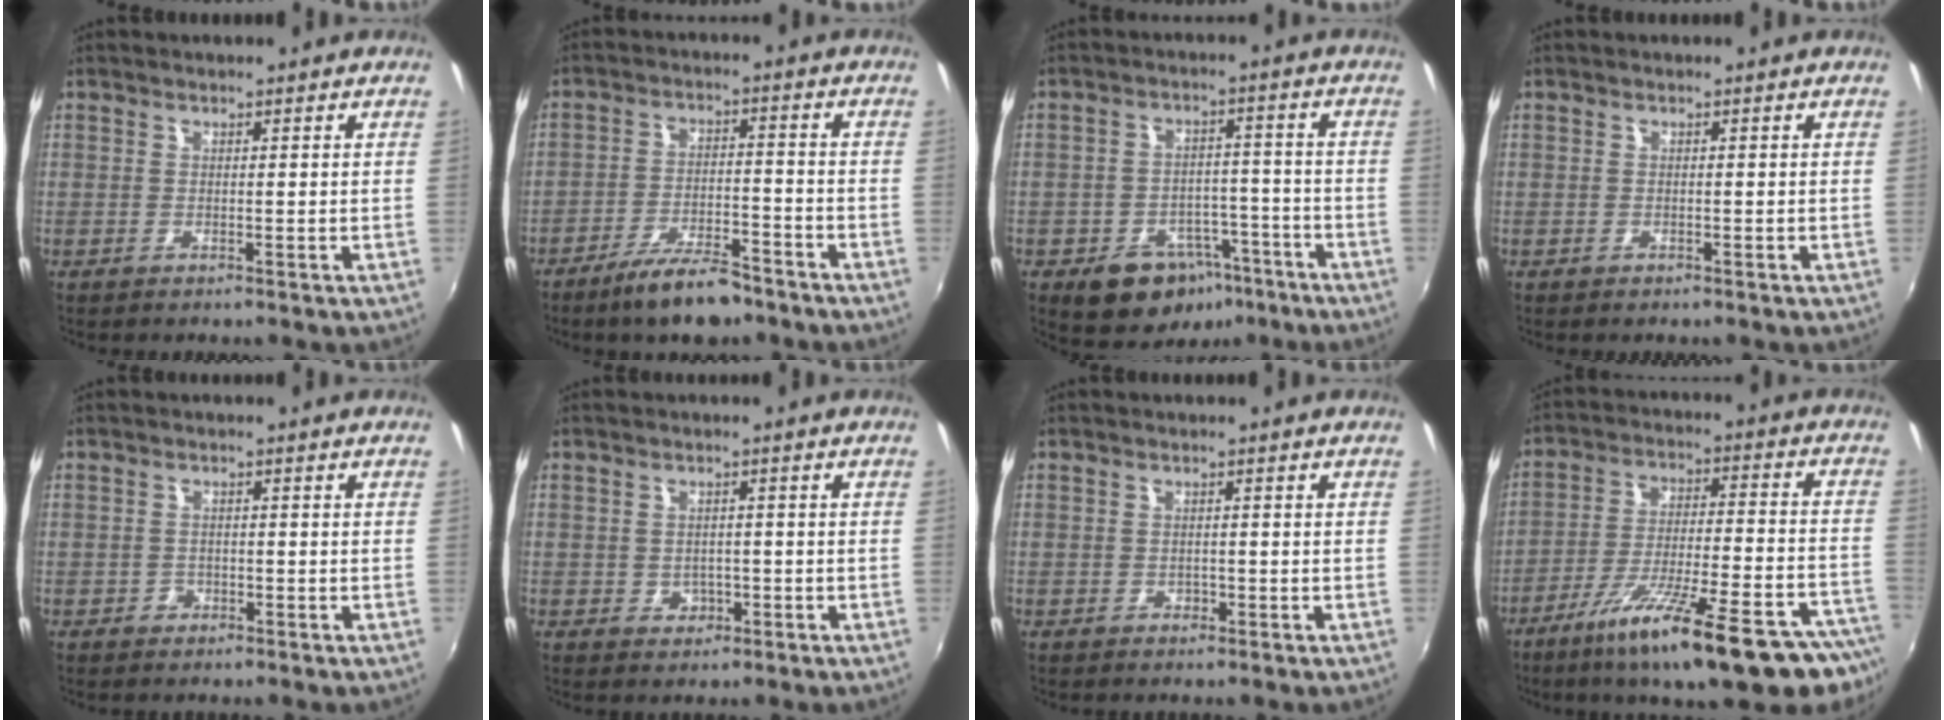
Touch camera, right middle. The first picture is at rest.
{"total": 9.6, "force": [-7.6, 2.7, 5.3], "torque": [-0.110, -0.005, -0.125]}
{"total": 11.3, "force": [-6.8, 7.6, 4.7], "torque": [-0.091, 0.022, -0.076]}
{"total": 0.6, "force": [-0.4, 0.5, 0.0], "torque": [0.001, -0.002, -0.007]}
{"total": 1.9, "force": [-1.0, 1.6, 0.3], "torque": [-0.008, 0.000, -0.015]}
{"total": 2.9, "force": [-0.8, 2.6, 0.9], "torque": [-0.018, 0.001, -0.008]}
{"total": 1.2, "force": [-0.7, 1.0, 0.2], "torque": [-0.002, -0.001, -0.008]}
{"total": 25.2, "force": [-18.6, 3.8, 16.5], "torque": [-0.262, -0.059, -0.271]}